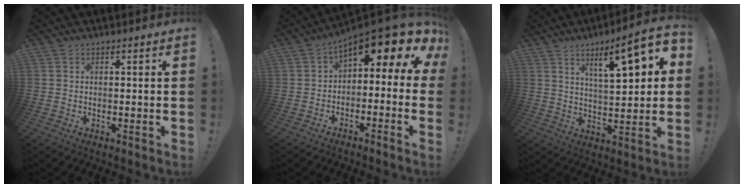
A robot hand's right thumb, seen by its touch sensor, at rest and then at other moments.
{"total": 8.1, "force": [3.9, 2.7, 6.5], "torque": [-0.079, -0.053, 0.053]}
{"total": 14.4, "force": [6.5, 3.7, 12.3], "torque": [-0.179, -0.030, 0.095]}